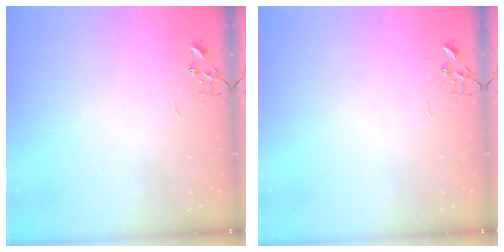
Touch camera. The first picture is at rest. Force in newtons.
{"total": 0.0}